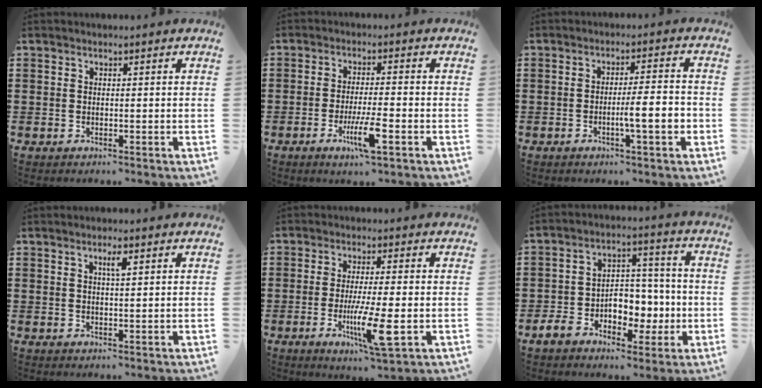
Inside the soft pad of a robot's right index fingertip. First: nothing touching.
{"total": 6.2, "force": [-2.6, 0.7, 5.5], "torque": [-0.109, -0.015, -0.048]}
{"total": 6.0, "force": [-1.6, 0.6, 5.7], "torque": [-0.094, -0.001, -0.027]}
{"total": 2.1, "force": [1.0, 0.4, 1.8], "torque": [-0.030, 0.000, 0.013]}
{"total": 8.1, "force": [-2.2, 1.1, 7.7], "torque": [-0.143, -0.018, -0.038]}
{"total": 7.4, "force": [-1.9, 6.1, 3.7], "torque": [-0.058, 0.011, -0.032]}